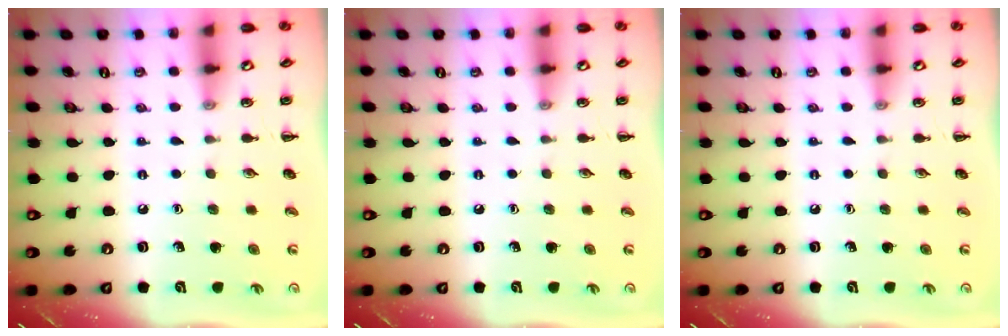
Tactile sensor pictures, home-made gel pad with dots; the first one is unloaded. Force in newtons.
{"total": 0.0}
{"total": 0.0}